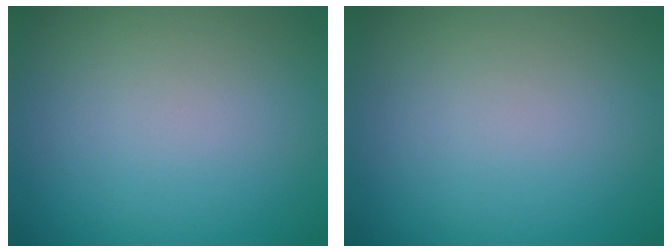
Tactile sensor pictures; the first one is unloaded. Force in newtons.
{"total": 0.0}